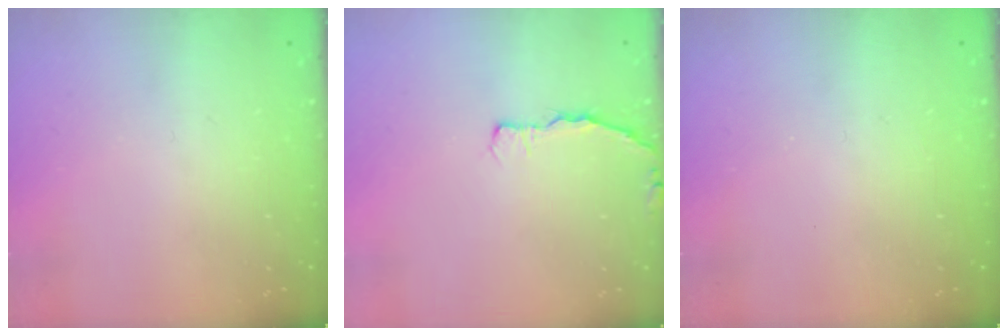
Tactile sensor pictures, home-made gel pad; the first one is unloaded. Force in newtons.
{"total": 3.7, "press": 3.7, "slide": 0.6}
{"total": 0.0}